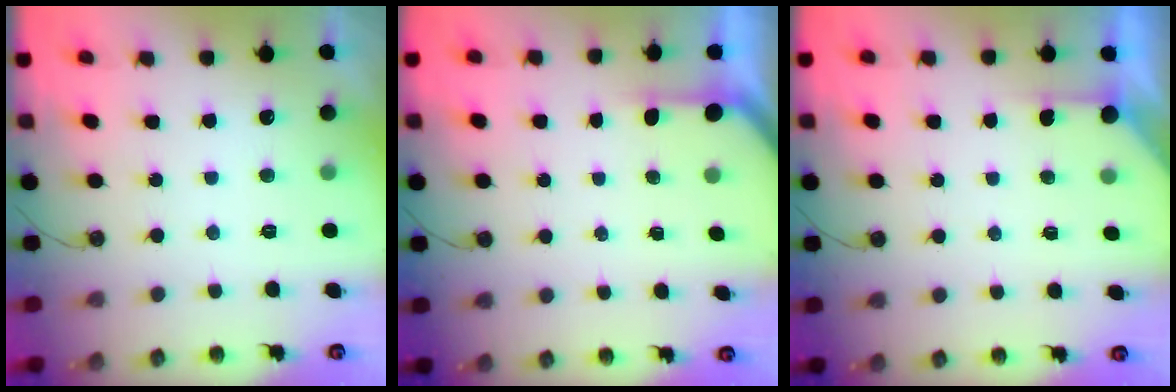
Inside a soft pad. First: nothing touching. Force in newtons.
{"total": 1.4, "press": 1.4, "slide": 0.2}
{"total": 2.7, "press": 2.7, "slide": 0.3}